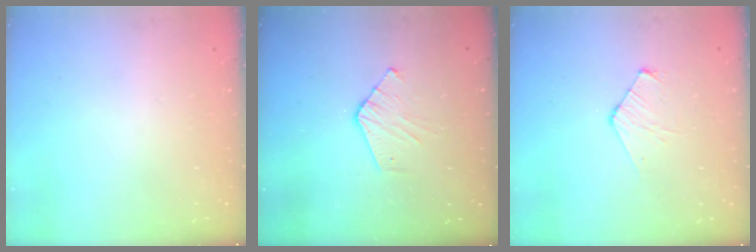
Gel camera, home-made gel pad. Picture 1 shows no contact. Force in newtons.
{"total": 4.6, "press": 4.6, "slide": 0.4}
{"total": 6.5, "press": 6.4, "slide": 0.7}